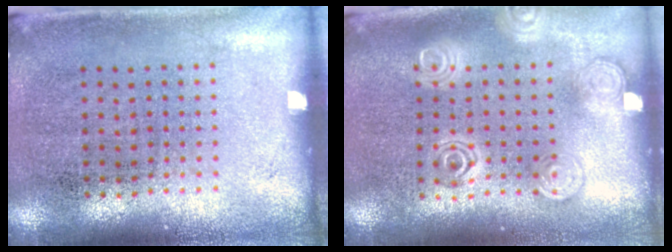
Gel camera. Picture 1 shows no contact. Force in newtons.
{"total": 1.3, "press": 1.3, "slide": 0.1}